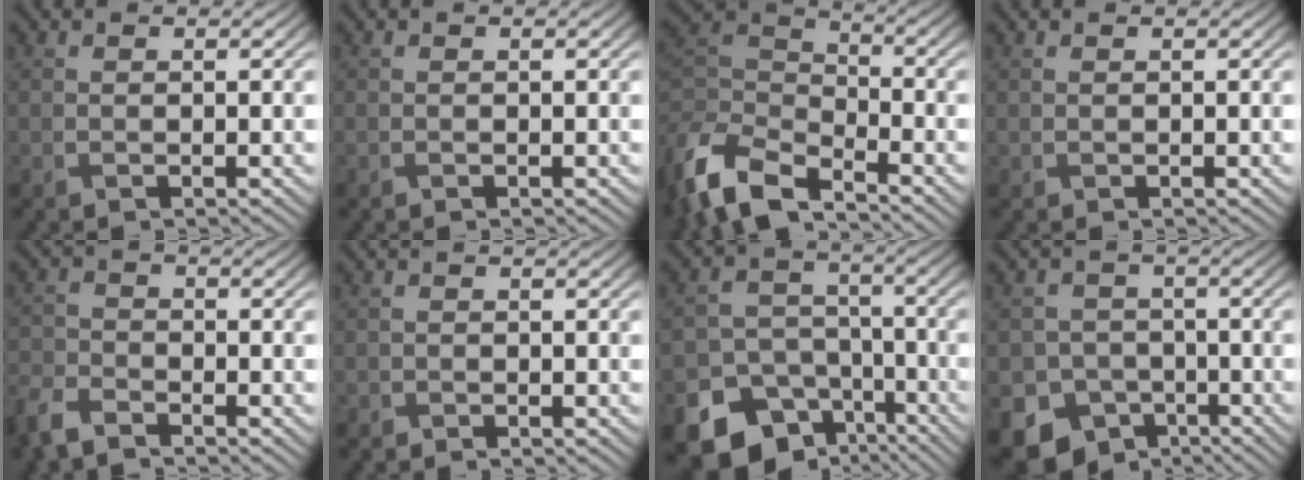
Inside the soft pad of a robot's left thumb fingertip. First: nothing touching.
{"total": 0.0}
{"total": 9.6, "force": [-7.2, 3.6, 5.3], "torque": [-0.124, -0.011, -0.152]}
{"total": 0.0}
{"total": 4.9, "force": [-4.1, 1.7, 2.0], "torque": [-0.050, -0.009, -0.094]}
{"total": 0.6, "force": [-0.6, 0.1, 0.0], "torque": [0.001, -0.002, -0.010]}
{"total": 15.9, "force": [-10.1, 11.2, 5.2], "torque": [-0.137, -0.066, -0.143]}
{"total": 10.2, "force": [-6.2, 7.5, 3.1], "torque": [-0.061, -0.032, -0.115]}